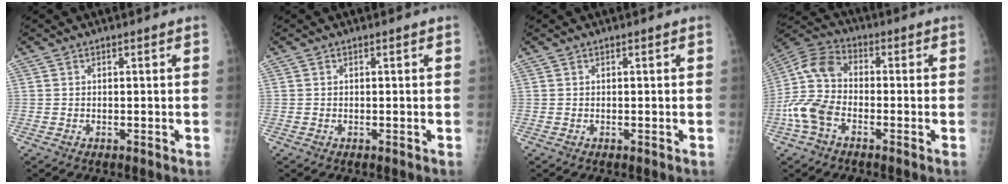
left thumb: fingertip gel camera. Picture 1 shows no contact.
{"total": 0.0}
{"total": 0.0}
{"total": 10.9, "force": [-3.6, 6.9, 7.6], "torque": [-0.166, 0.030, -0.081]}